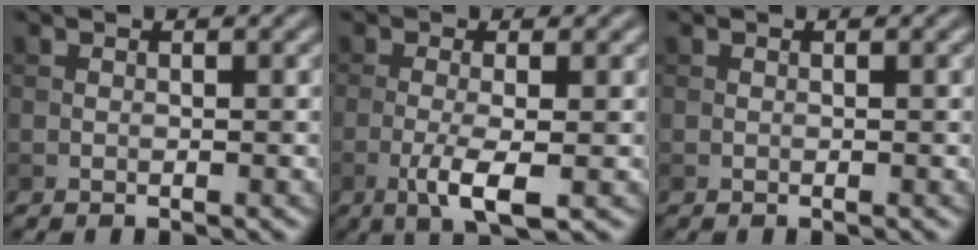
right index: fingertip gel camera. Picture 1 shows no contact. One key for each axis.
{"total": 4.0, "fx": -1.3, "fy": 0.8, "fz": 3.7, "tx": -0.070, "ty": -0.003, "tz": -0.028}
{"total": 0.0}